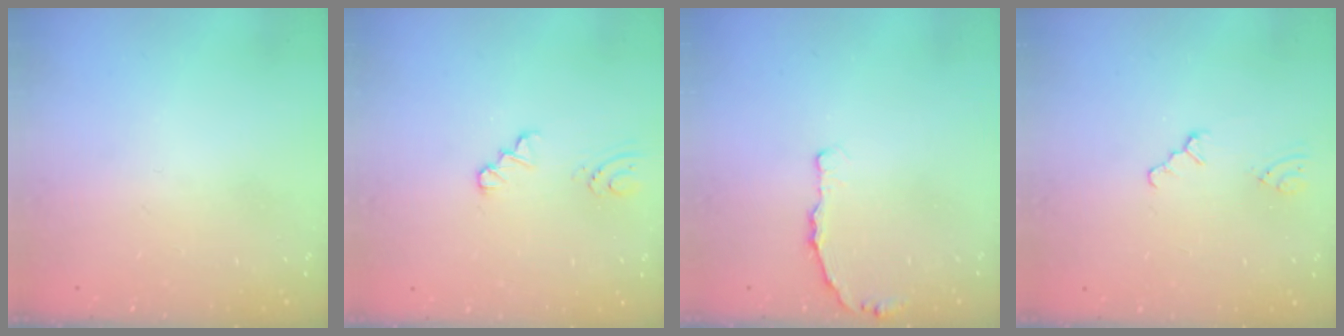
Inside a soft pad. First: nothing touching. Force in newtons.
{"total": 0.7, "press": 0.7, "slide": 0.1}
{"total": 3.7, "press": 3.7, "slide": 0.4}
{"total": 0.6, "press": 0.6, "slide": 0.2}